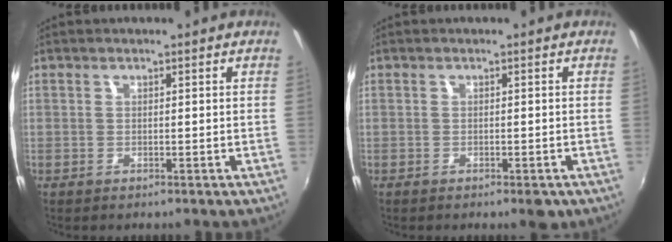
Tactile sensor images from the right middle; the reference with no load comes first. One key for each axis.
{"total": 3.0, "fx": -2.0, "fy": 1.3, "fz": 1.8, "tx": -0.026, "ty": -0.004, "tz": -0.023}